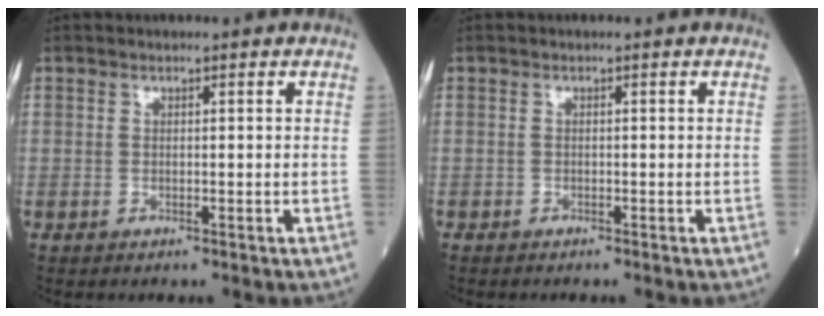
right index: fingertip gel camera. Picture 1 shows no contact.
{"total": 1.2, "force": [-0.9, 0.7, 0.5], "torque": [-0.017, -0.001, -0.013]}